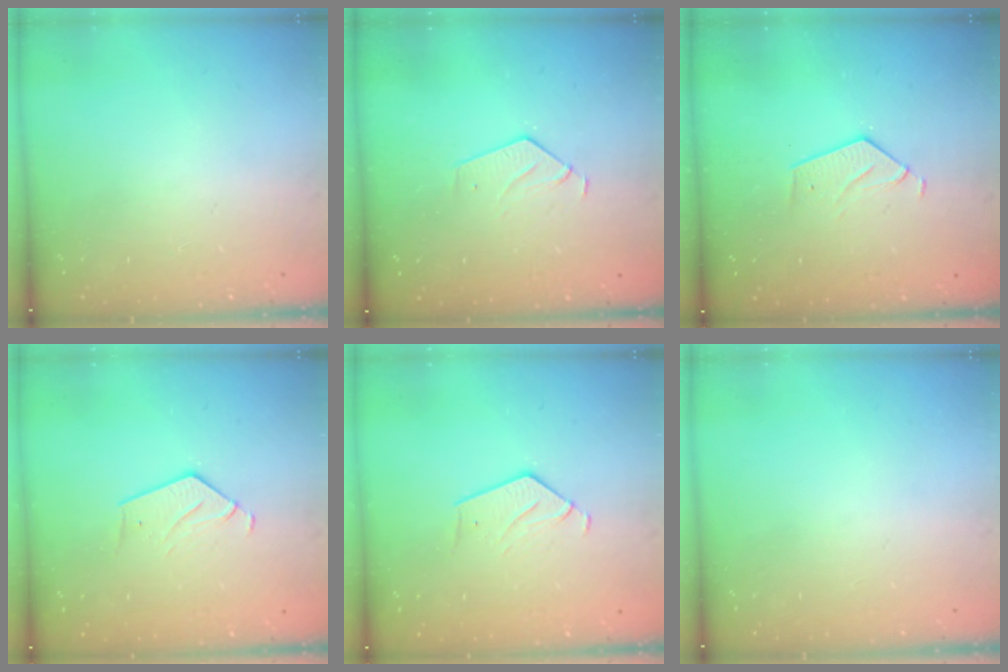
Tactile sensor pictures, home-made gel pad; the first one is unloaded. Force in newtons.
{"total": 4.6, "press": 4.5, "slide": 0.4}
{"total": 3.1, "press": 3.1, "slide": 0.2}
{"total": 3.1, "press": 3.1, "slide": 0.1}
{"total": 3.1, "press": 3.1, "slide": 0.1}
{"total": 0.0}